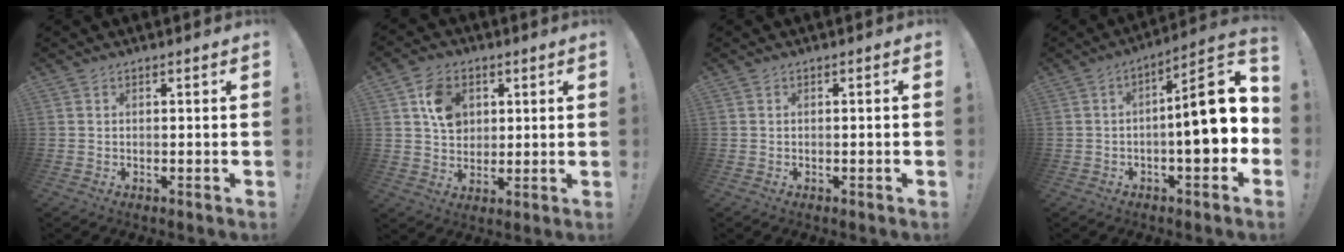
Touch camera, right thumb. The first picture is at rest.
{"total": 10.0, "force": [3.5, 7.9, 4.9], "torque": [-0.068, -0.004, 0.069]}
{"total": 0.7, "force": [-0.5, -0.2, 0.4], "torque": [-0.007, 0.000, -0.008]}
{"total": 15.6, "force": [-0.6, 4.4, 15.0], "torque": [-0.197, -0.001, -0.012]}